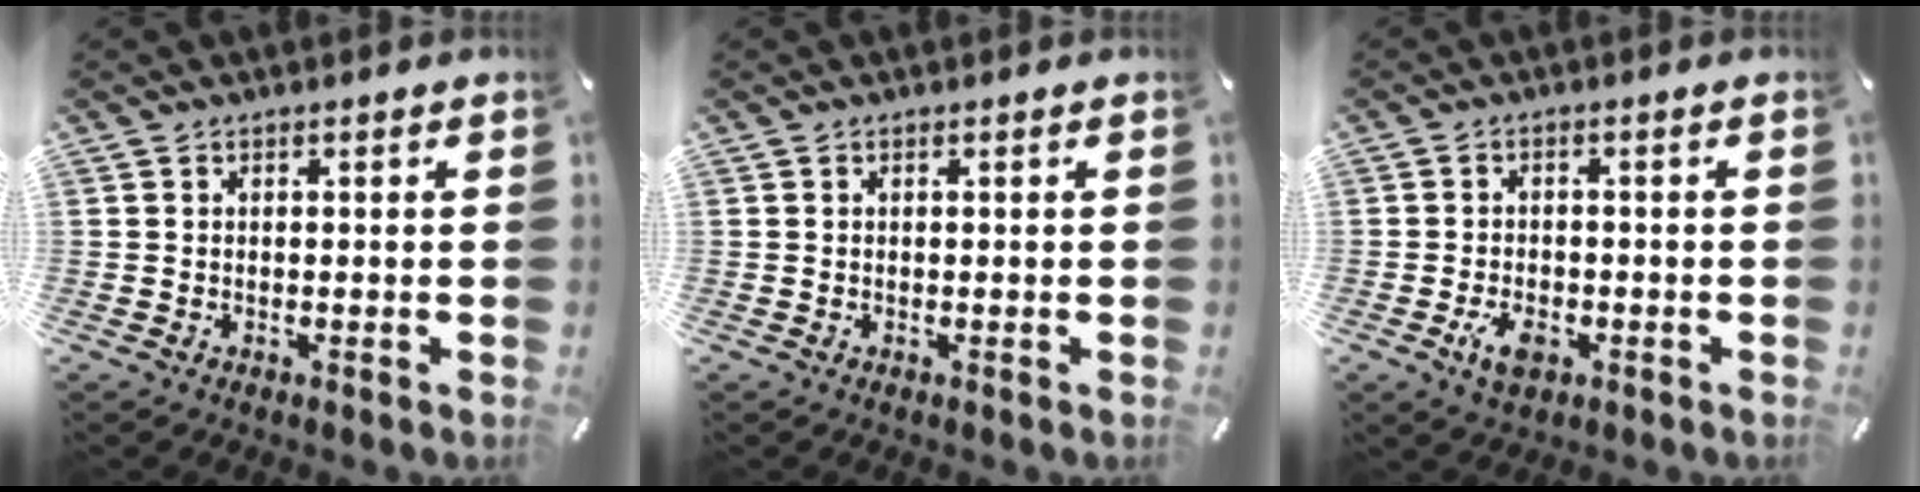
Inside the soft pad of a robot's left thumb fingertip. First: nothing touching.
{"total": 0.0}
{"total": 4.6, "force": [-2.1, 2.9, 2.9], "torque": [-0.068, 0.004, -0.040]}